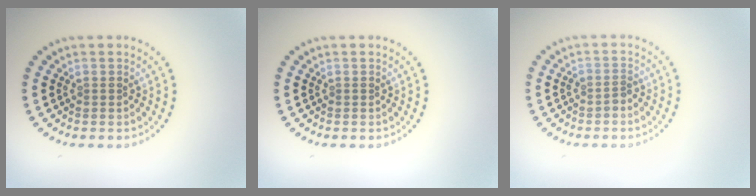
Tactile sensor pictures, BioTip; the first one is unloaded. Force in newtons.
{"total": 0.0}
{"total": 1.1, "press": 0.8, "slide": 0.7}